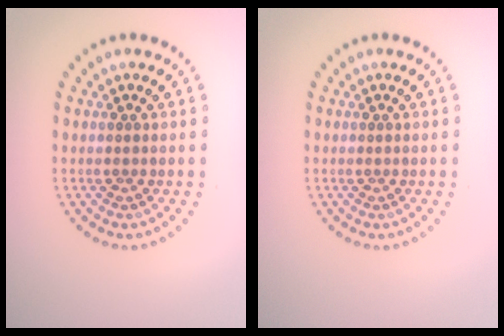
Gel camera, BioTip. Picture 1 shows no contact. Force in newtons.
{"total": 0.0}